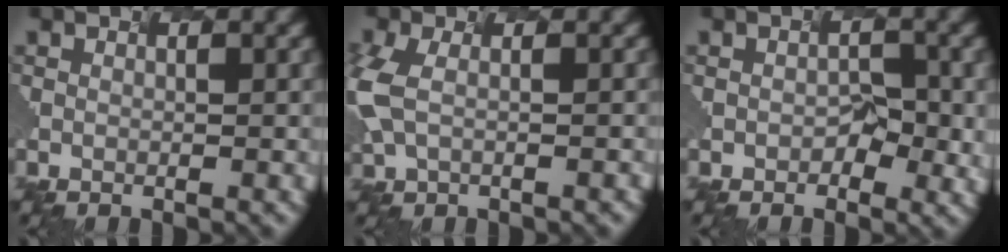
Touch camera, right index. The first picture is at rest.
{"total": 4.2, "force": [-0.7, 2.2, 3.5], "torque": [-0.100, 0.000, -0.006]}
{"total": 1.5, "force": [-0.8, 1.0, 0.8], "torque": [-0.018, -0.005, -0.003]}